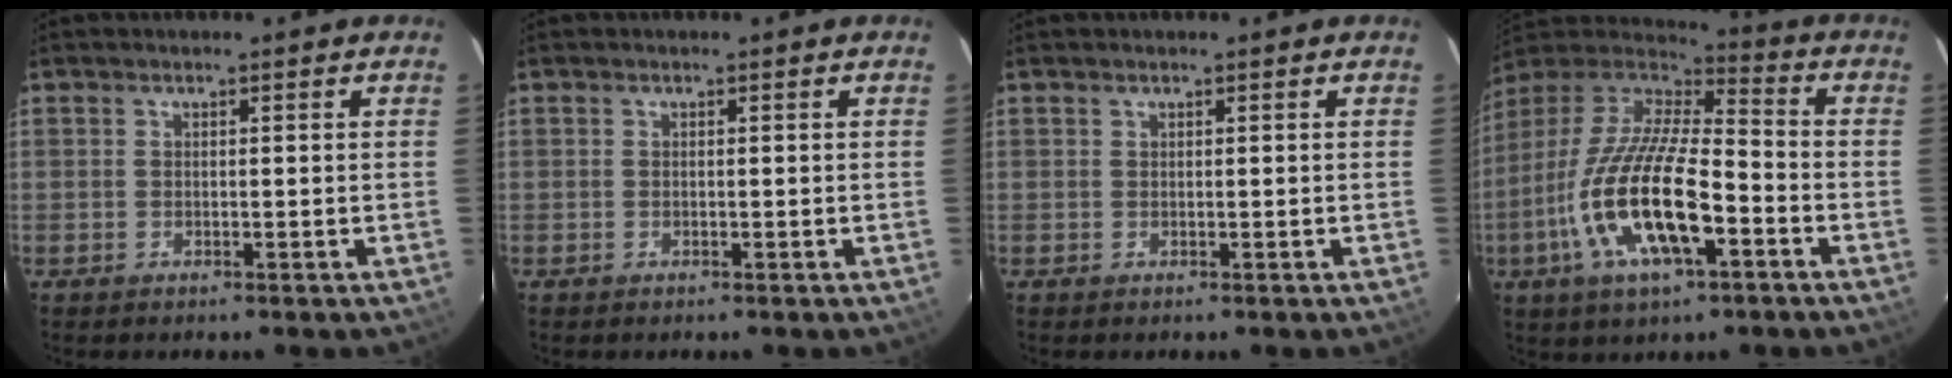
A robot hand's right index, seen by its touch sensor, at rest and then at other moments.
{"total": 0.0}
{"total": 0.0}
{"total": 20.5, "force": [-7.3, 6.9, 18.0], "torque": [-0.361, -0.023, -0.140]}